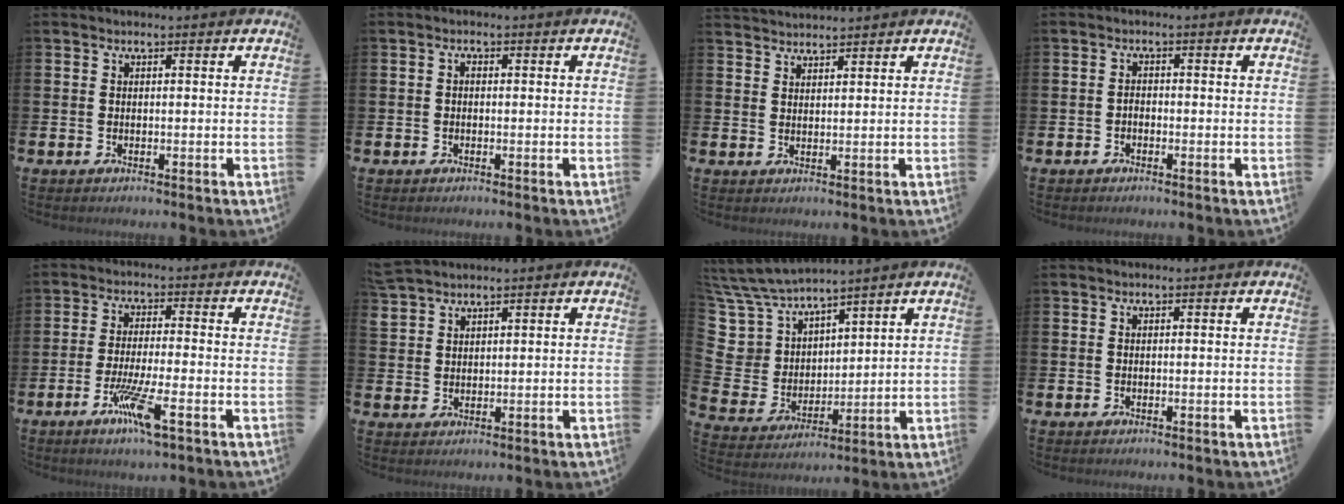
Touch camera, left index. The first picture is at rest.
{"total": 0.9, "force": [-0.3, 0.6, 0.5], "torque": [-0.002, 0.001, -0.010]}
{"total": 2.5, "force": [2.5, 0.2, -0.2], "torque": [0.006, -0.014, 0.044]}
{"total": 1.1, "force": [-0.8, 0.7, 0.4], "torque": [0.000, -0.003, -0.018]}
{"total": 6.4, "force": [-3.2, 0.8, 5.5], "torque": [-0.109, -0.012, -0.054]}
{"total": 3.2, "force": [3.2, 0.5, 0.1], "torque": [0.000, -0.017, 0.059]}
{"total": 8.1, "force": [6.8, 4.5, 0.6], "torque": [-0.072, -0.051, 0.130]}
{"total": 0.0}